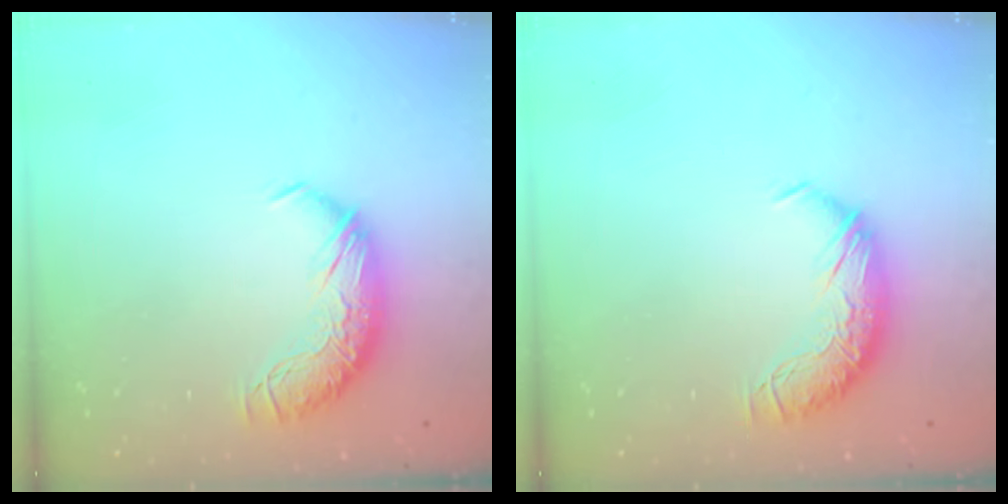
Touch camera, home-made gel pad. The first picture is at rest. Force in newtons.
{"total": 0.0}